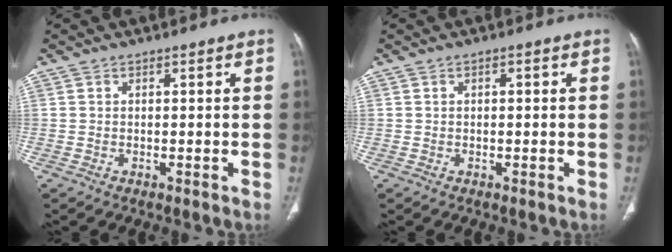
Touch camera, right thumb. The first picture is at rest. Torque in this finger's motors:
{"motor_torque": [-0.40, 0.55, 0.11, 0.36, 0.04]}